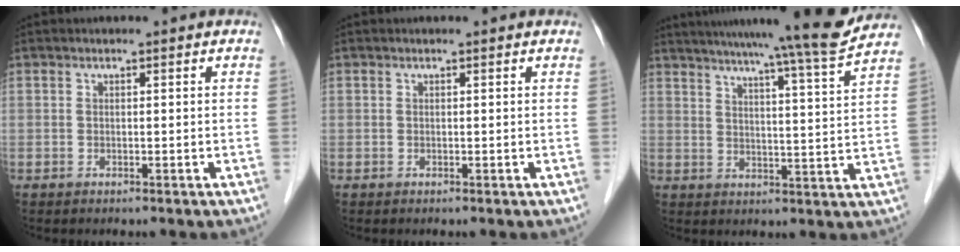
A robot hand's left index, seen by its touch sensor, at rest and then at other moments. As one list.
[{"total": 0.0}, {"total": 16.8, "force": [14.8, -1.7, 7.6], "torque": [-0.122, -0.033, 0.193]}]